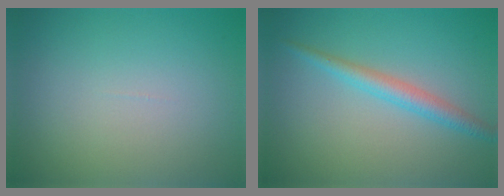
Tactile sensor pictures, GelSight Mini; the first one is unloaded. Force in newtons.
{"total": 2.4, "press": 2.4, "slide": 0.1}